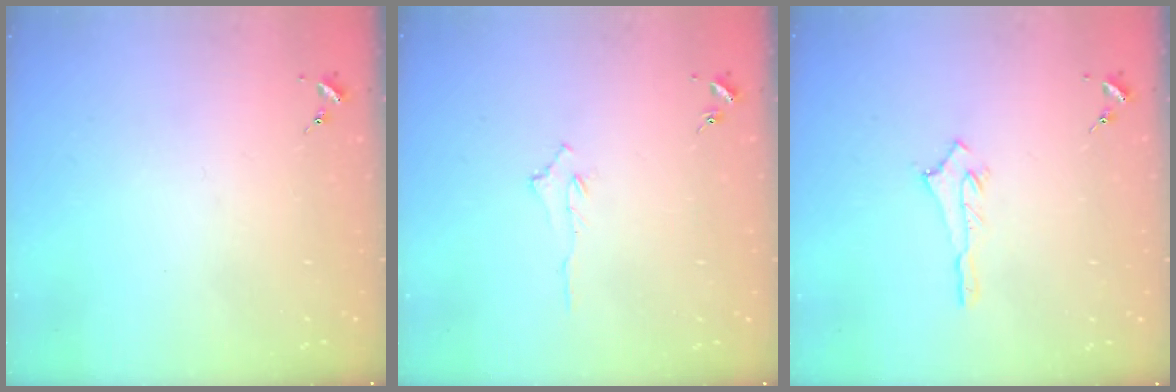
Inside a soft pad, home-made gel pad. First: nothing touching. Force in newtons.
{"total": 3.0, "press": 3.0, "slide": 0.5}
{"total": 2.7, "press": 2.7, "slide": 0.2}